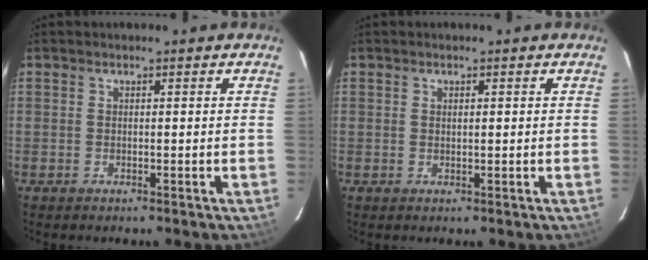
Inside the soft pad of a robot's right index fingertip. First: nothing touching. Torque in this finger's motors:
{"motor_torque": [0.15, 0.15, 0.04, 0.00]}